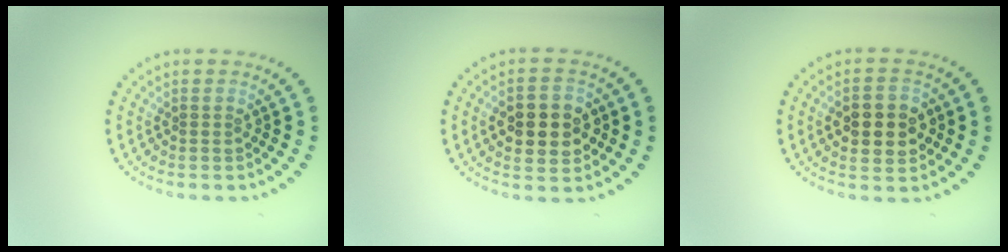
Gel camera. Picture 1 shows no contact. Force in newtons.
{"total": 5.1, "press": 5.1, "slide": 0.3}
{"total": 4.5, "press": 4.5, "slide": 0.1}